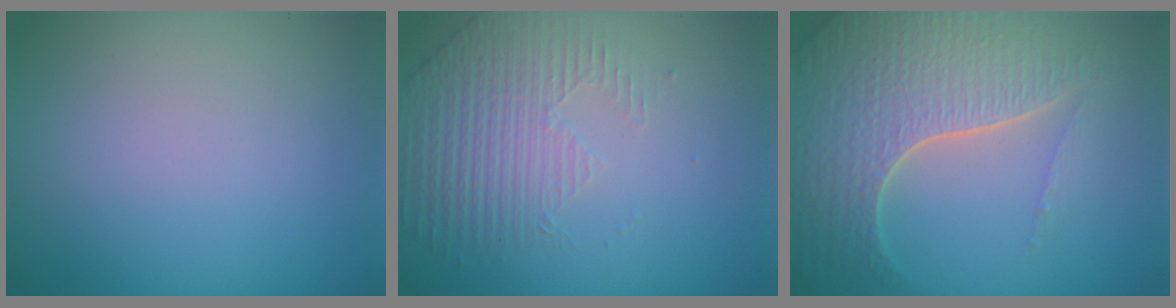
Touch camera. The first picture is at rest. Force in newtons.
{"total": 2.1, "press": 1.8, "slide": 1.0}
{"total": 7.4, "press": 5.3, "slide": 5.2}